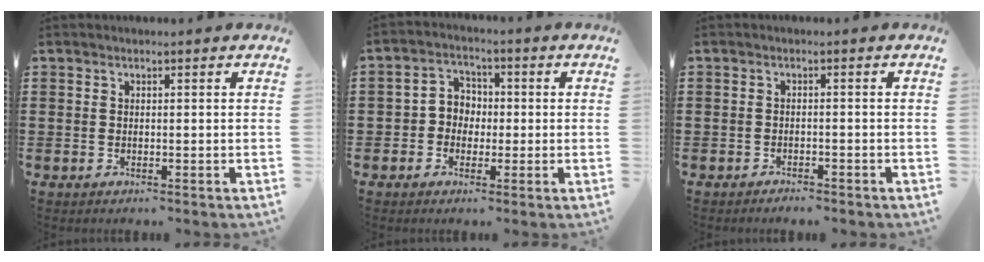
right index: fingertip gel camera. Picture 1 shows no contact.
{"total": 3.8, "force": [-0.9, 3.5, 1.2], "torque": [-0.038, 0.012, -0.023]}
{"total": 1.3, "force": [-1.3, 0.2, 0.1], "torque": [-0.006, 0.002, -0.028]}